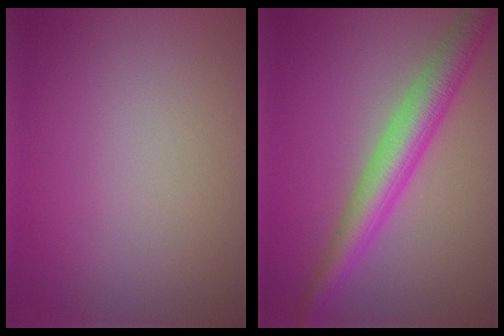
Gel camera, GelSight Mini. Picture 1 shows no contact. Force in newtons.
{"total": 5.3, "press": 5.3, "slide": 0.0}